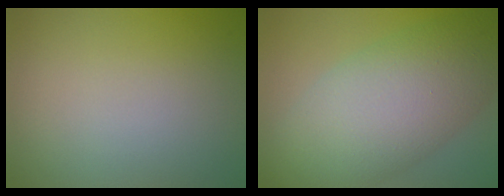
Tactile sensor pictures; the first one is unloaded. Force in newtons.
{"total": 9.6, "press": 9.5, "slide": 0.3}